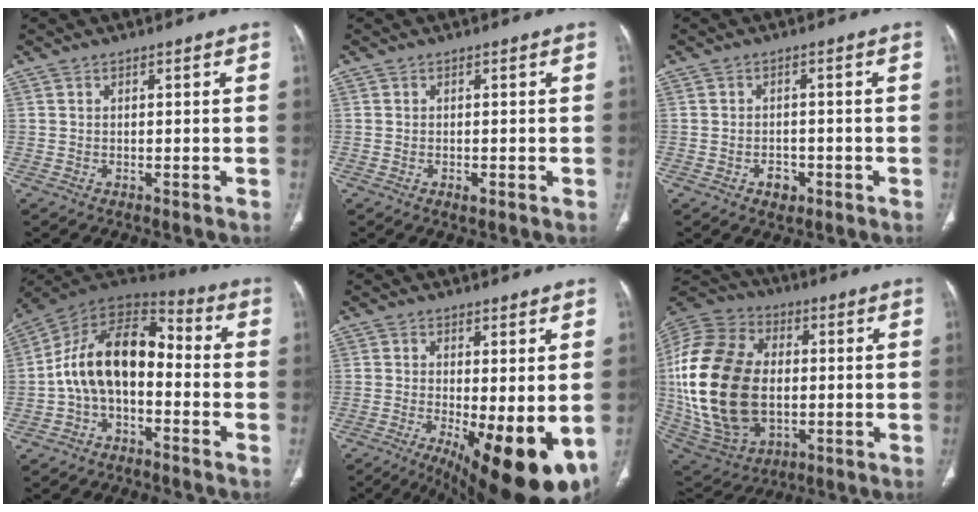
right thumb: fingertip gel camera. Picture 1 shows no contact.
{"total": 1.0, "force": [-0.4, 0.5, 0.7], "torque": [-0.013, -0.002, -0.004]}
{"total": 3.0, "force": [-1.3, 2.2, 1.5], "torque": [-0.010, 0.007, -0.015]}
{"total": 14.6, "force": [-2.3, 8.8, 11.4], "torque": [-0.183, 0.064, -0.052]}
{"total": 16.6, "force": [-4.8, 5.5, 14.9], "torque": [-0.181, -0.027, -0.051]}
{"total": 29.3, "force": [-0.2, 19.4, 22.0], "torque": [-0.462, -0.003, 0.015]}